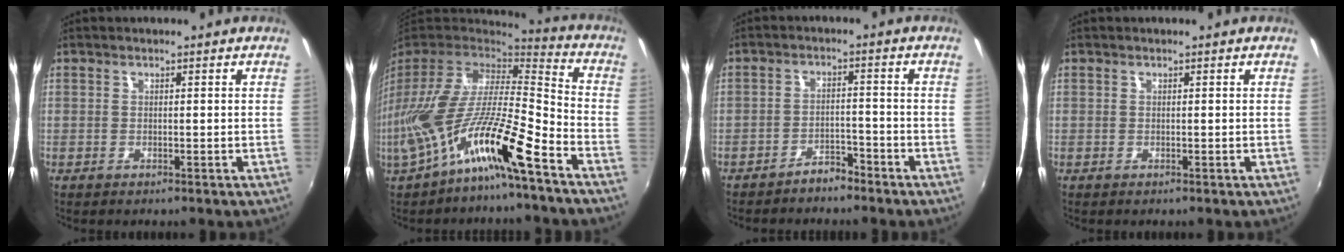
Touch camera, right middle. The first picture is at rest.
{"total": 18.7, "force": [-9.4, 3.6, 15.8], "torque": [-0.277, -0.026, -0.171]}
{"total": 3.6, "force": [-3.3, 1.1, 1.1], "torque": [-0.034, 0.009, -0.050]}
{"total": 0.0}